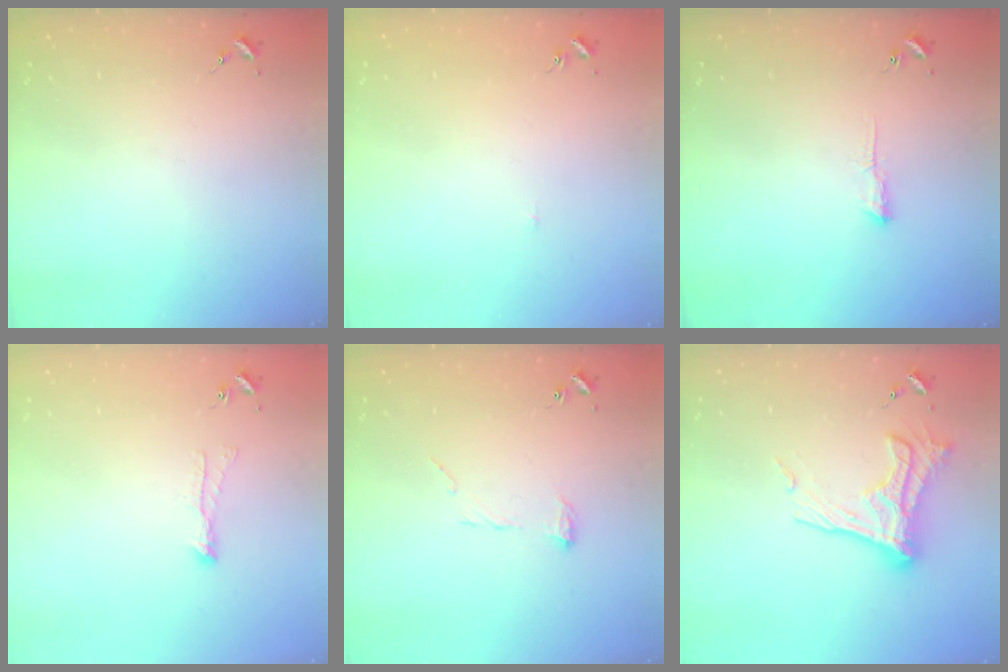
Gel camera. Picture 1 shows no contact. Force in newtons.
{"total": 1.8, "press": 1.8, "slide": 0.3}
{"total": 3.4, "press": 3.4, "slide": 0.6}
{"total": 5.6, "press": 5.6, "slide": 0.6}
{"total": 8.3, "press": 8.3, "slide": 0.6}
{"total": 18.0, "press": 17.9, "slide": 1.4}